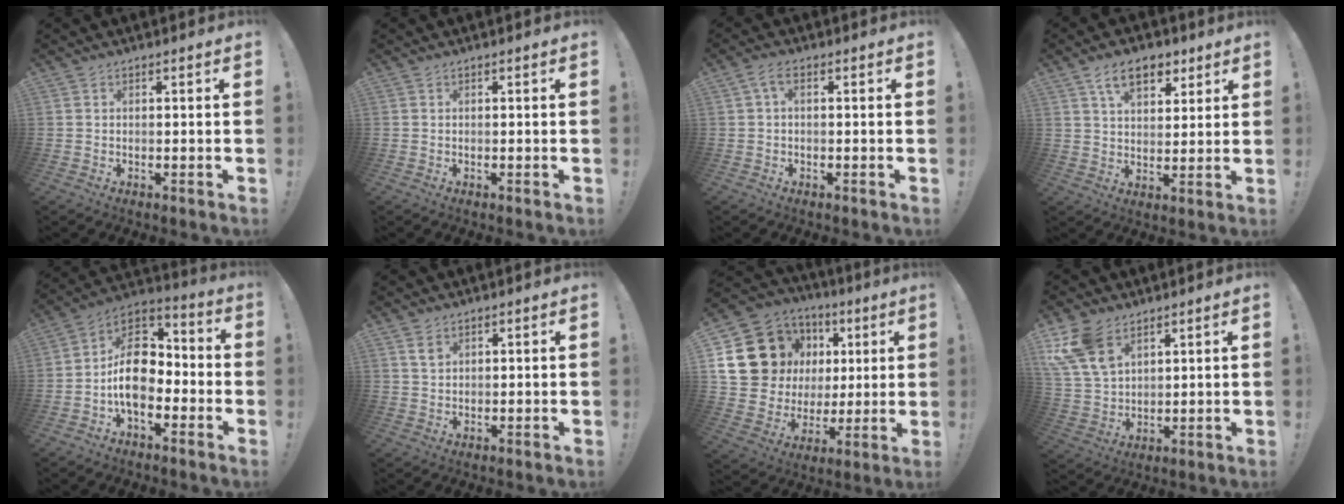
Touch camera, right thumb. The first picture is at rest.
{"total": 0.0}
{"total": 2.8, "force": [0.3, 1.0, 2.6], "torque": [-0.053, 0.005, 0.005]}
{"total": 10.9, "force": [6.0, 6.3, 6.5], "torque": [-0.096, -0.015, 0.112]}
{"total": 14.9, "force": [-3.1, 10.2, 10.4], "torque": [-0.179, 0.026, -0.045]}
{"total": 2.7, "force": [1.6, 1.6, 1.4], "torque": [-0.006, -0.010, 0.025]}
{"total": 19.1, "force": [6.0, 15.9, 8.8], "torque": [-0.135, -0.028, 0.149]}
{"total": 12.3, "force": [7.4, 7.5, 6.4], "torque": [-0.131, -0.036, 0.147]}